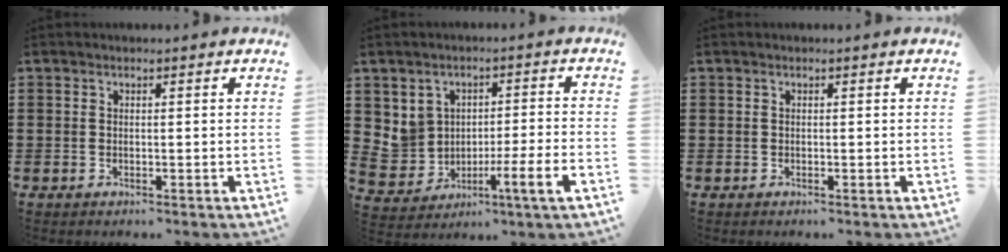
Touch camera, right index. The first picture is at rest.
{"total": 4.3, "force": [-1.0, 3.0, 3.0], "torque": [-0.074, -0.004, -0.021]}
{"total": 0.0}